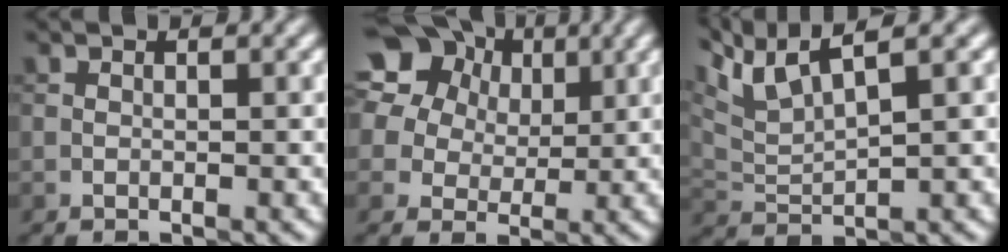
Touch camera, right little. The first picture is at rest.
{"total": 17.7, "force": [9.3, 12.4, 8.4], "torque": [-0.200, 0.055, 0.165]}
{"total": 5.4, "force": [4.0, 0.8, 3.6], "torque": [-0.080, 0.020, 0.081]}